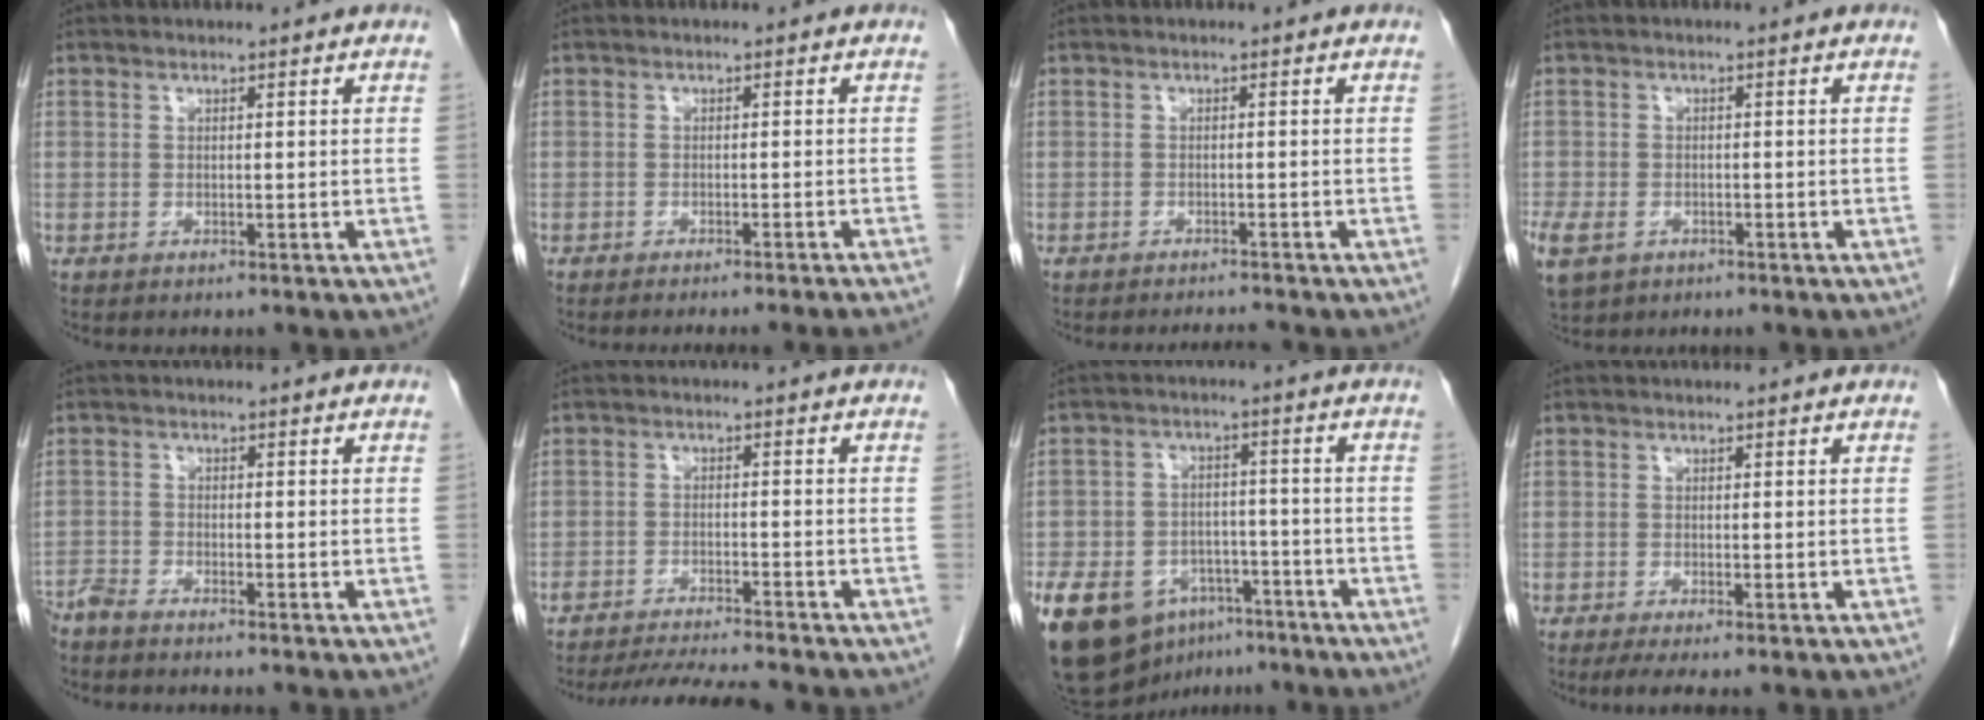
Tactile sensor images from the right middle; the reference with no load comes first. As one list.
[{"total": 7.6, "force": [-6.8, -1.5, 3.1], "torque": [-0.010, -0.018, -0.085]}, {"total": 2.0, "force": [-1.9, -0.7, 0.0], "torque": [-0.001, -0.012, -0.027]}, {"total": 8.5, "force": [-4.3, 6.0, 4.3], "torque": [-0.119, -0.011, -0.065]}, {"total": 2.8, "force": [-2.7, -0.3, 0.8], "torque": [-0.013, -0.007, -0.053]}, {"total": 8.4, "force": [-7.8, -0.6, 3.0], "torque": [-0.044, -0.012, -0.127]}, {"total": 20.5, "force": [-11.3, 13.4, 10.5], "torque": [-0.267, -0.002, -0.173]}, {"total": 2.4, "force": [-1.5, 0.0, 1.9], "torque": [-0.038, -0.012, -0.027]}]